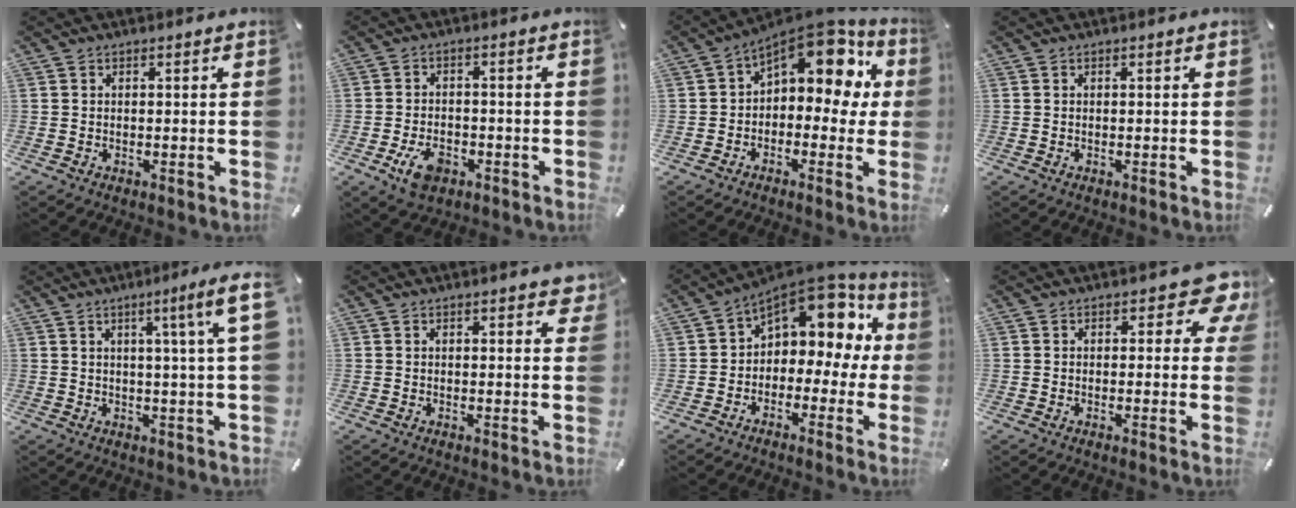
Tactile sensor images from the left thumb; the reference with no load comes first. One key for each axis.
{"total": 6.7, "fx": -3.0, "fy": 4.3, "fz": 4.1, "tx": -0.080, "ty": 0.009, "tz": -0.057}
{"total": 12.5, "fx": 6.2, "fy": 7.0, "fz": 8.3, "tx": -0.126, "ty": -0.042, "tz": 0.111}
{"total": 0.0}
{"total": 9.0, "fx": 3.6, "fy": -0.4, "fz": 8.3, "tx": -0.135, "ty": -0.011, "tz": 0.054}
{"total": 2.9, "fx": 1.9, "fy": 1.1, "fz": 2.0, "tx": -0.021, "ty": -0.008, "tz": 0.027}
{"total": 10.8, "fx": 5.6, "fy": 6.8, "fz": 6.3, "tx": -0.093, "ty": -0.050, "tz": 0.094}
{"total": 8.4, "fx": 3.8, "fy": 4.2, "fz": 6.3, "tx": -0.061, "ty": -0.018, "tz": 0.058}